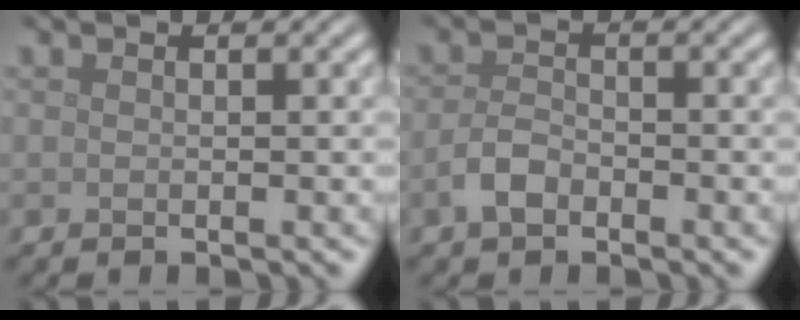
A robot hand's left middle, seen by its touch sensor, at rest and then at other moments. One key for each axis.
{"total": 2.1, "fx": -1.2, "fy": 1.1, "fz": 1.3, "tx": -0.027, "ty": 0.003, "tz": -0.029}